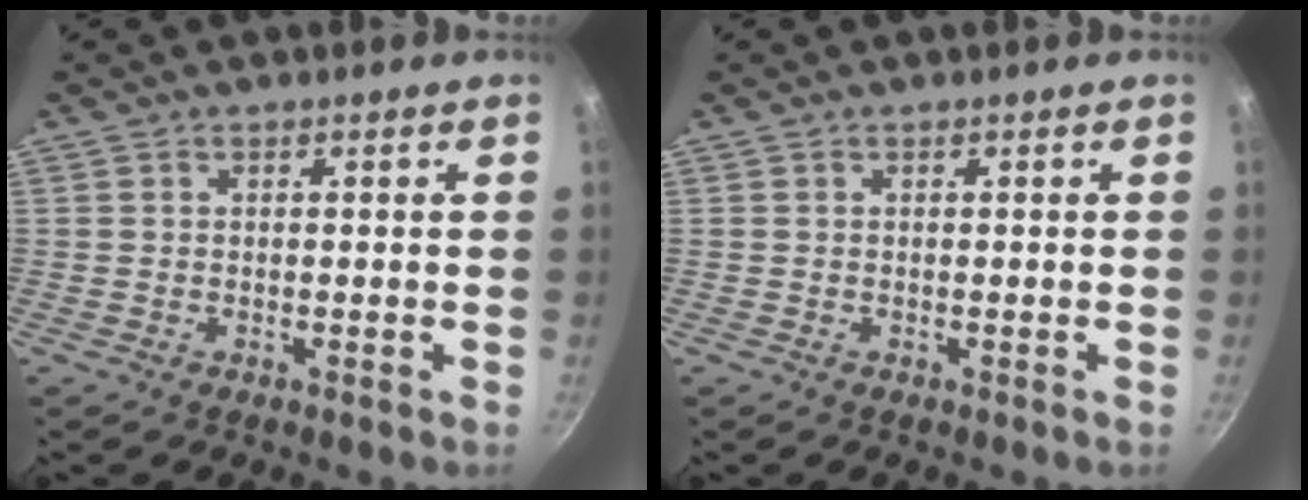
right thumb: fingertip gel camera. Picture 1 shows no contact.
{"total": 0.0}